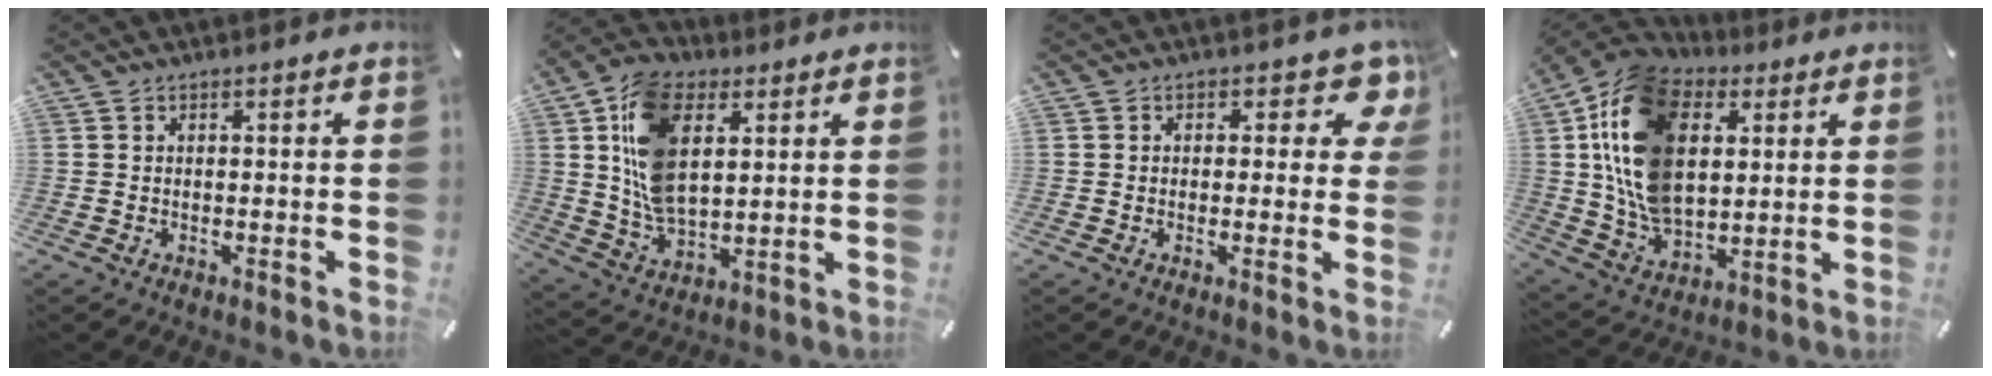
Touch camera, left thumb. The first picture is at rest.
{"total": 14.7, "force": [4.7, 9.2, 10.5], "torque": [-0.239, -0.002, 0.084]}
{"total": 5.3, "force": [2.0, 3.4, 3.5], "torque": [-0.027, -0.010, 0.027]}
{"total": 20.5, "force": [5.3, 14.3, 13.6], "torque": [-0.294, -0.016, 0.093]}